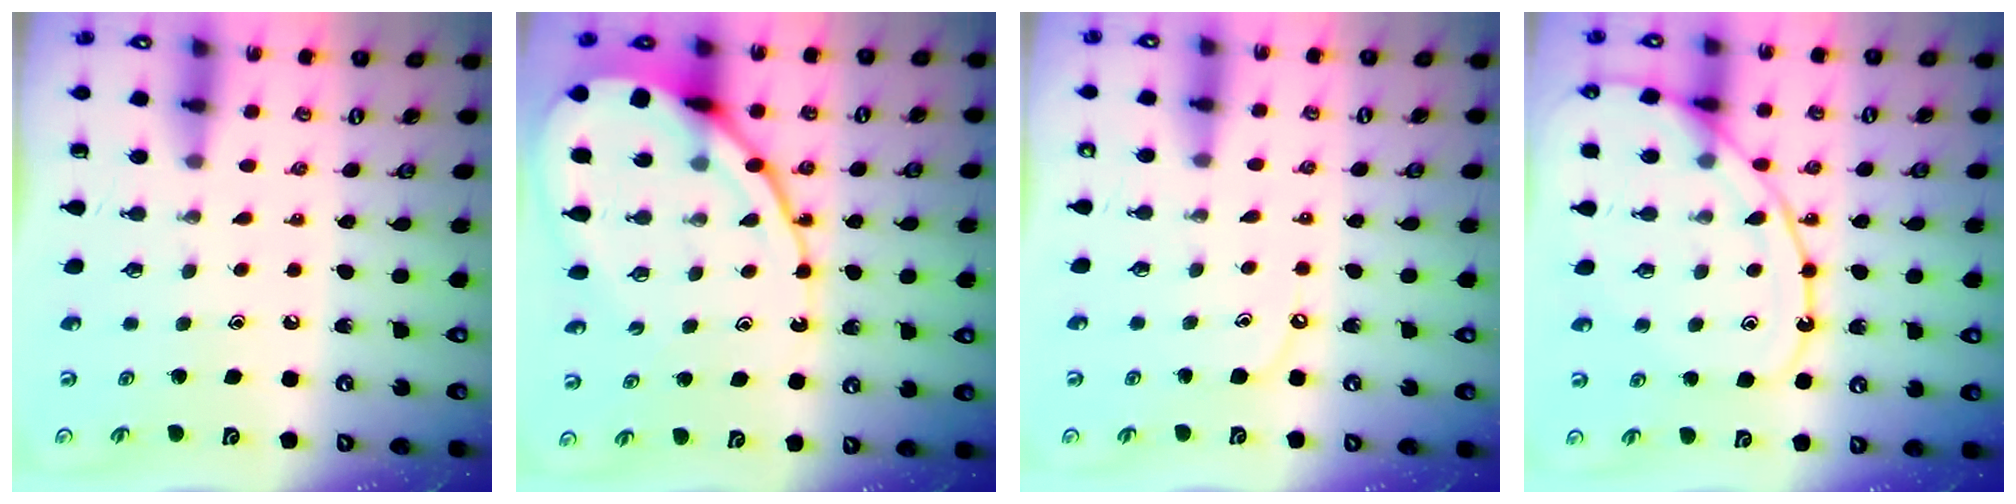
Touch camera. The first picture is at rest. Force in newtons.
{"total": 15.3, "press": 15.2, "slide": 1.6}
{"total": 3.4, "press": 3.4, "slide": 0.3}
{"total": 12.9, "press": 12.9, "slide": 1.3}